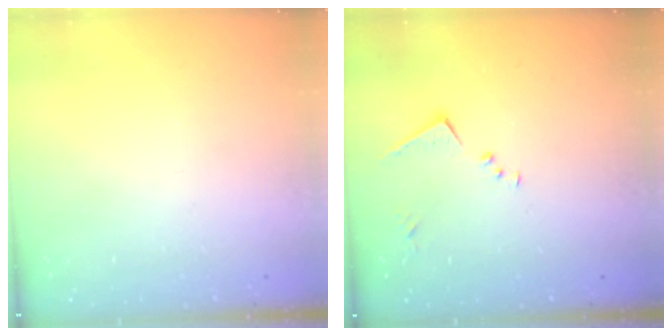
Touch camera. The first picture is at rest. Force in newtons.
{"total": 8.7, "press": 8.7, "slide": 0.5}